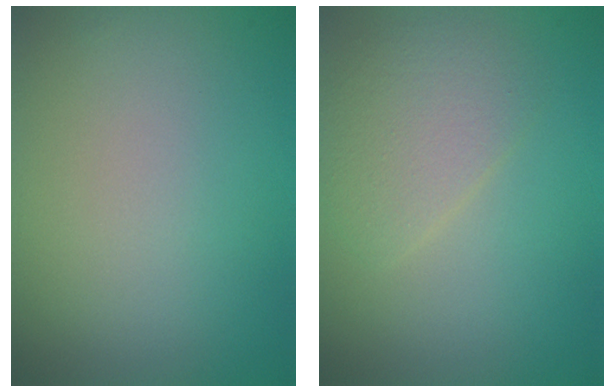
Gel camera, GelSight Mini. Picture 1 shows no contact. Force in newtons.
{"total": 2.8, "press": 2.8, "slide": 0.0}